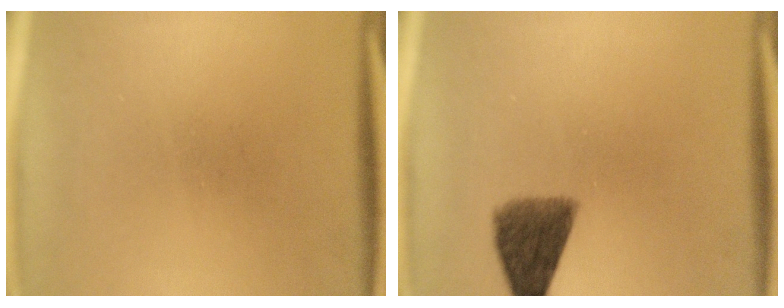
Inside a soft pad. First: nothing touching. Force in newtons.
{"total": 7.0}